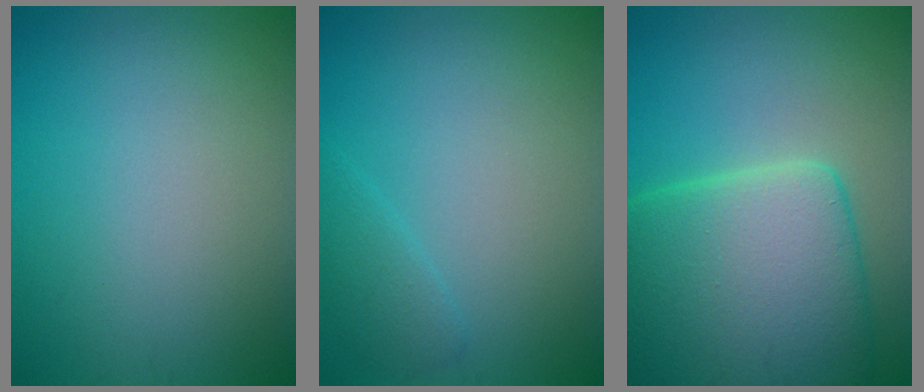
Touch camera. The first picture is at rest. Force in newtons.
{"total": 1.5, "press": 1.5, "slide": 0.1}
{"total": 12.9, "press": 12.9, "slide": 0.7}